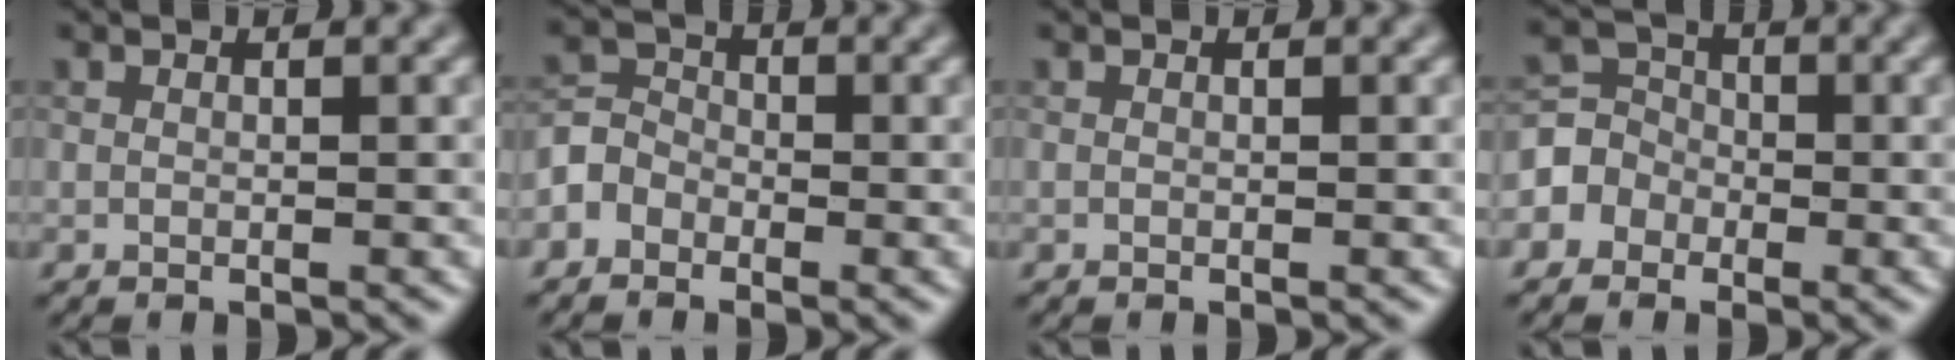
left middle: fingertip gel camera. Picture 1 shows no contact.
{"total": 2.3, "force": [-1.9, 1.2, 0.0], "torque": [-0.002, 0.009, -0.034]}
{"total": 0.0}
{"total": 3.6, "force": [-2.3, 2.8, -0.3], "torque": [0.028, 0.012, -0.039]}